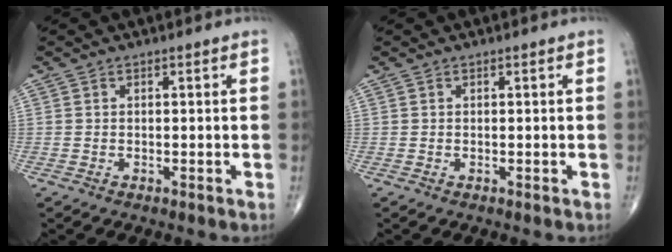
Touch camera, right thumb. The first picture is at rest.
{"total": 0.0}